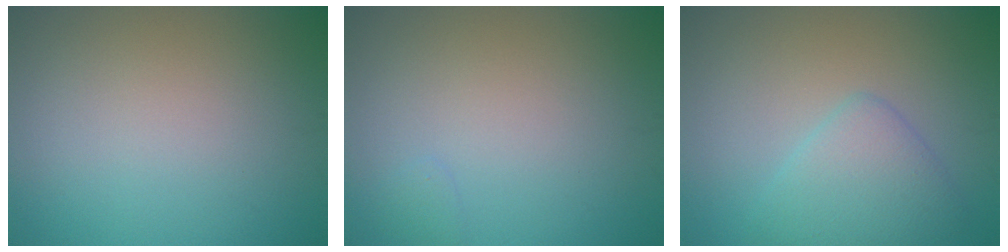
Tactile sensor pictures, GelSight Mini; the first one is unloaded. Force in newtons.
{"total": 0.6, "press": 0.6, "slide": 0.0}
{"total": 3.6, "press": 3.6, "slide": 0.3}